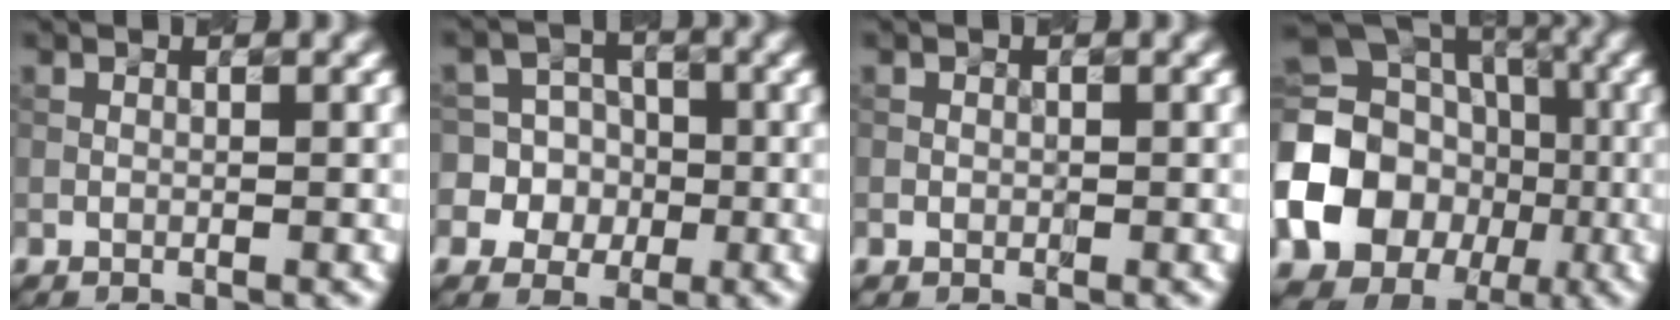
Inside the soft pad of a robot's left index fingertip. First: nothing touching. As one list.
[{"total": 9.5, "force": [-0.4, 9.2, 2.2], "torque": [-0.063, 0.033, -0.020]}, {"total": 0.5, "force": [0.0, 0.5, 0.1], "torque": [0.004, -0.004, -0.002]}, {"total": 17.6, "force": [-3.4, 15.3, 7.9], "torque": [-0.165, -0.019, -0.089]}]